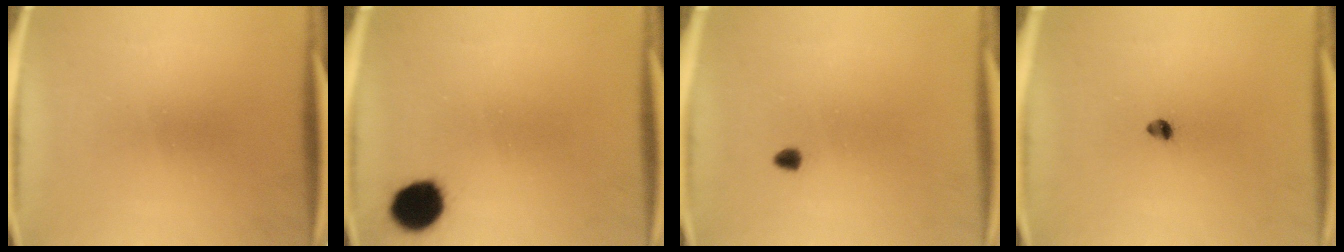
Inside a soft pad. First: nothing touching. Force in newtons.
{"total": 8.4}
{"total": 0.9}
{"total": 1.7}